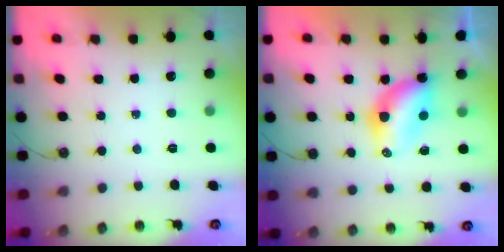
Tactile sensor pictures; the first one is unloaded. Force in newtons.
{"total": 6.5, "press": 6.5, "slide": 0.2}